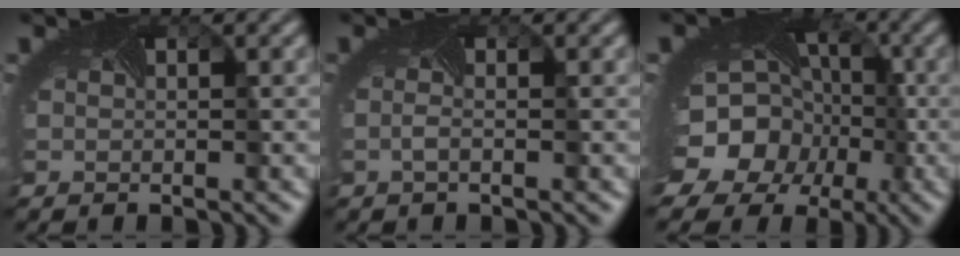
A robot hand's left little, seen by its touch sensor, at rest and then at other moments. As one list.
[{"total": 0.9, "force": [-0.5, -0.5, 0.5], "torque": [-0.019, 0.001, -0.012]}, {"total": 16.1, "force": [-5.0, 13.3, 7.6], "torque": [-0.148, -0.035, -0.086]}]